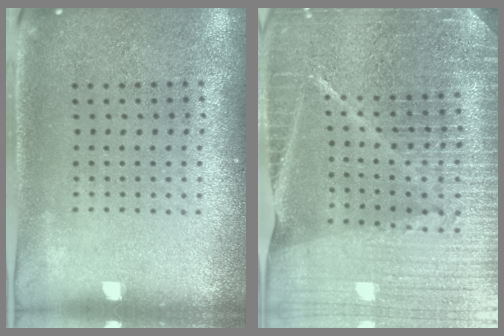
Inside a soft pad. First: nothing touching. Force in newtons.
{"total": 6.1, "press": 5.3, "slide": 2.9}